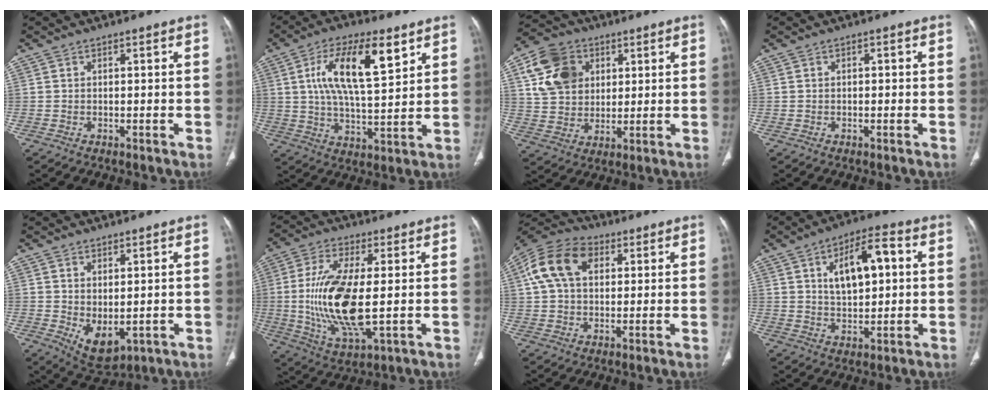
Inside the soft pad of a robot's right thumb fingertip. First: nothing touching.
{"total": 15.3, "force": [6.0, 5.5, 12.9], "torque": [-0.219, -0.016, 0.105]}
{"total": 13.2, "force": [4.5, 10.4, 6.8], "torque": [-0.107, -0.001, 0.084]}
{"total": 0.8, "force": [0.0, 0.5, 0.7], "torque": [-0.012, 0.004, 0.001]}
{"total": 6.7, "force": [-0.5, 3.7, 5.6], "torque": [-0.081, -0.013, 0.016]}
{"total": 16.8, "force": [-0.4, 6.1, 15.7], "torque": [-0.328, -0.016, 0.000]}
{"total": 13.1, "force": [4.0, 8.8, 8.9], "torque": [-0.166, 0.021, 0.066]}
{"total": 11.8, "force": [2.9, 5.6, 10.0], "torque": [-0.141, 0.009, 0.046]}